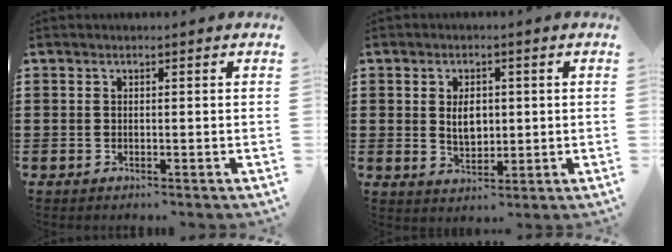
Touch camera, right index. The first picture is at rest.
{"total": 4.1, "force": [0.3, 2.5, 3.3], "torque": [-0.053, 0.001, 0.000]}